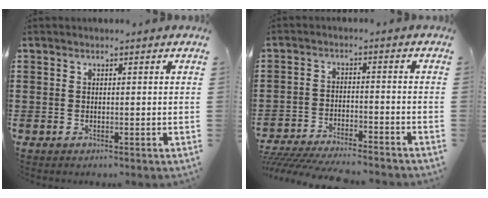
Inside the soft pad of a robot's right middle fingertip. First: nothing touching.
{"total": 5.5, "force": [-5.4, 0.3, 1.4], "torque": [-0.032, -0.005, -0.106]}